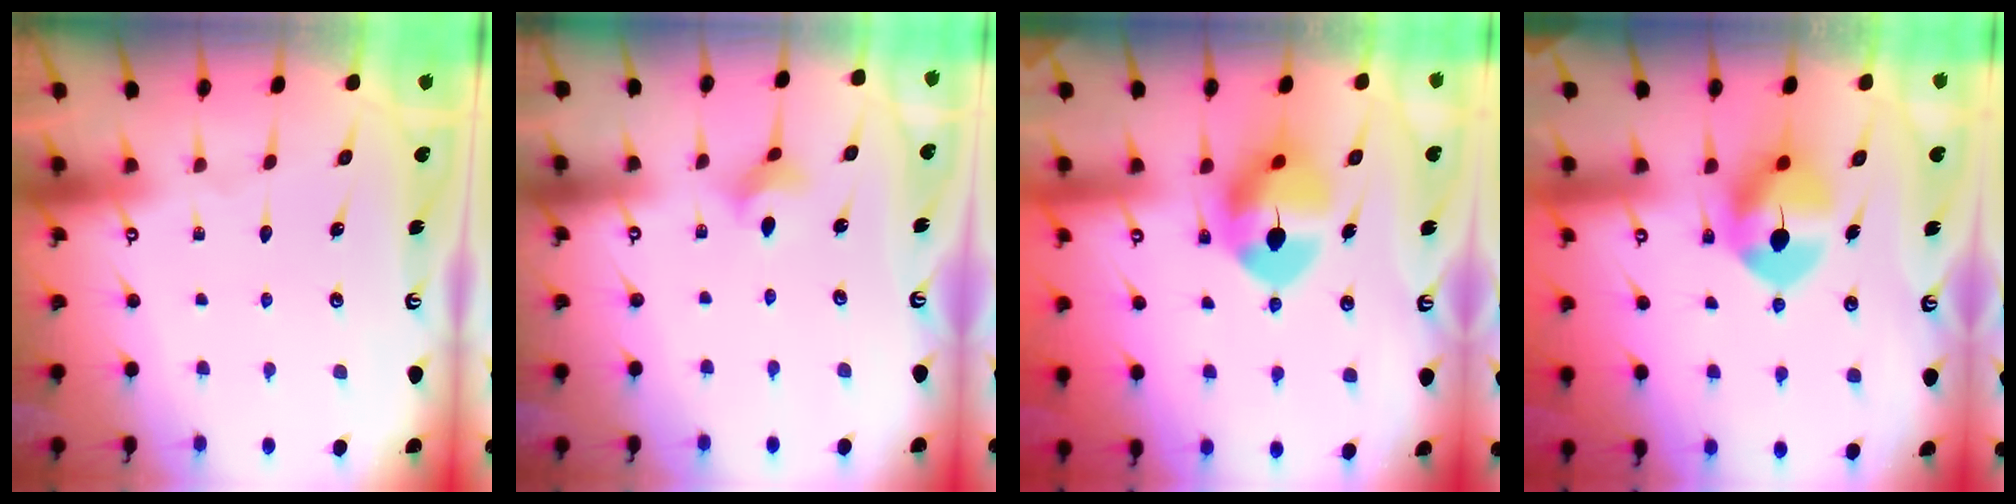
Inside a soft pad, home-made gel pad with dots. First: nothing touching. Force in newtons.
{"total": 4.0, "press": 4.0, "slide": 0.8}
{"total": 9.7, "press": 9.7, "slide": 1.2}
{"total": 9.2, "press": 9.1, "slide": 1.3}